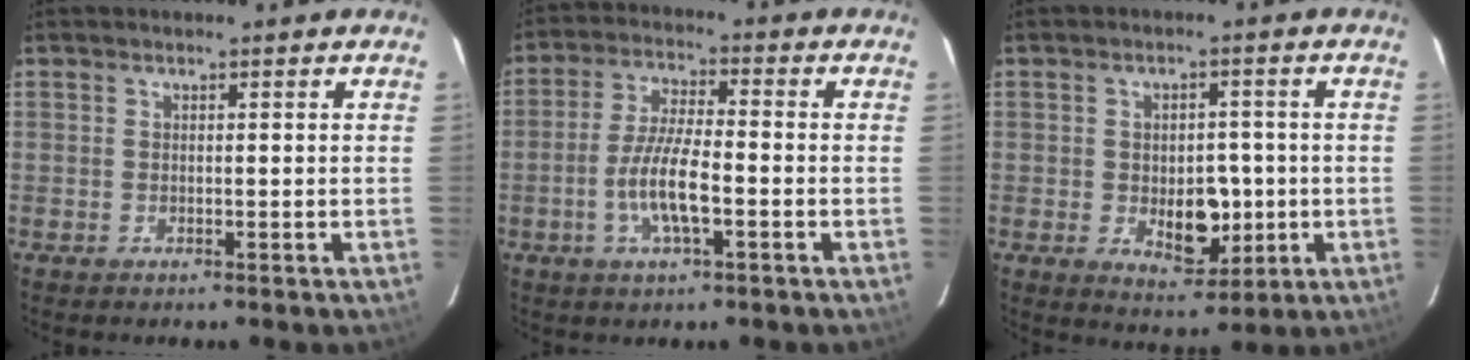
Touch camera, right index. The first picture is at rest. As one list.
[{"total": 8.6, "force": [-2.9, 2.0, 7.9], "torque": [-0.159, -0.002, -0.056]}, {"total": 8.1, "force": [-1.3, 5.2, 6.1], "torque": [-0.101, -0.006, -0.005]}]